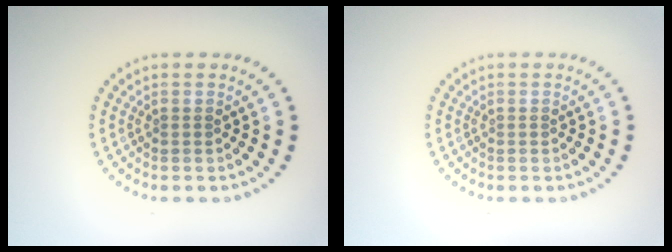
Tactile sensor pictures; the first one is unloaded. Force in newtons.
{"total": 0.0}